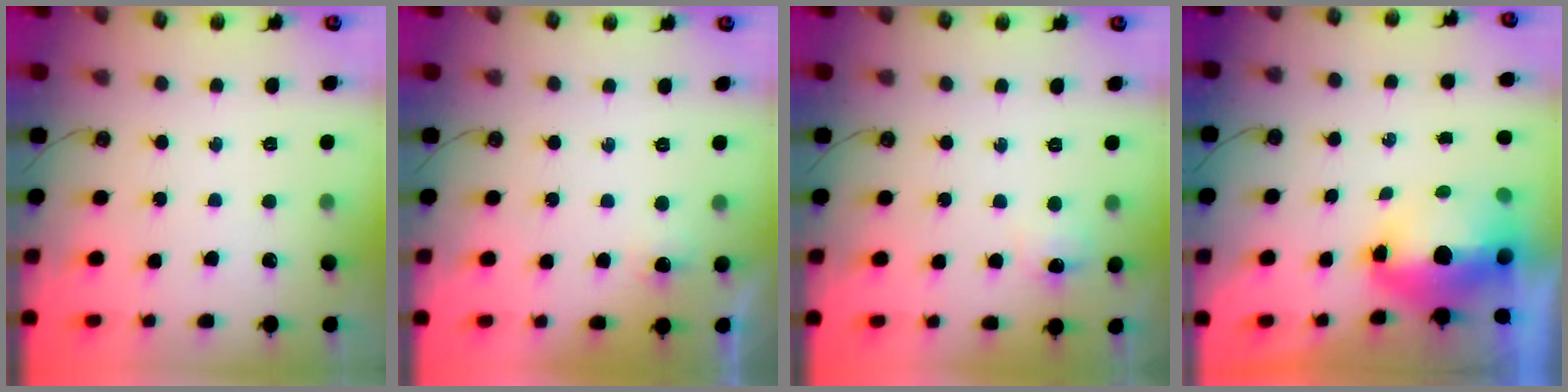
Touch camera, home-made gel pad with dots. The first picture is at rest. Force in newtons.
{"total": 4.4, "press": 4.2, "slide": 1.2}
{"total": 6.8, "press": 6.8, "slide": 0.8}
{"total": 8.2, "press": 8.2, "slide": 1.0}